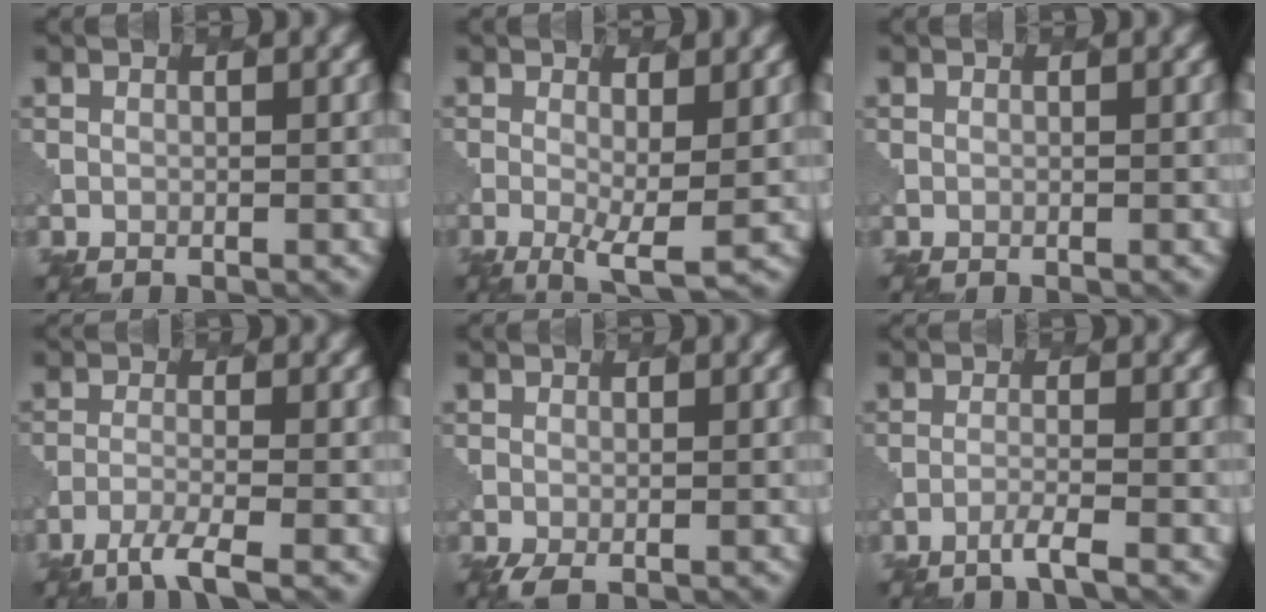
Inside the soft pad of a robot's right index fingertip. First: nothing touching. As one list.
[{"total": 3.8, "force": [-0.4, 1.1, 3.6], "torque": [-0.069, -0.016, -0.004]}, {"total": 0.0}, {"total": 3.2, "force": [-2.3, 0.4, 2.2], "torque": [-0.040, -0.003, -0.056]}, {"total": 1.3, "force": [-0.7, 0.4, 1.0], "torque": [-0.024, -0.004, -0.016]}, {"total": 1.8, "force": [-1.4, 0.0, 1.2], "torque": [-0.017, 0.001, -0.039]}]